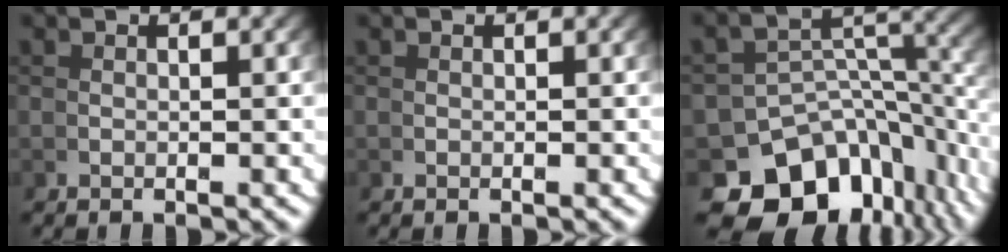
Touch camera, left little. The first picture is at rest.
{"total": 0.0}
{"total": 12.4, "force": [-6.0, 8.1, 7.3], "torque": [-0.116, -0.048, -0.077]}